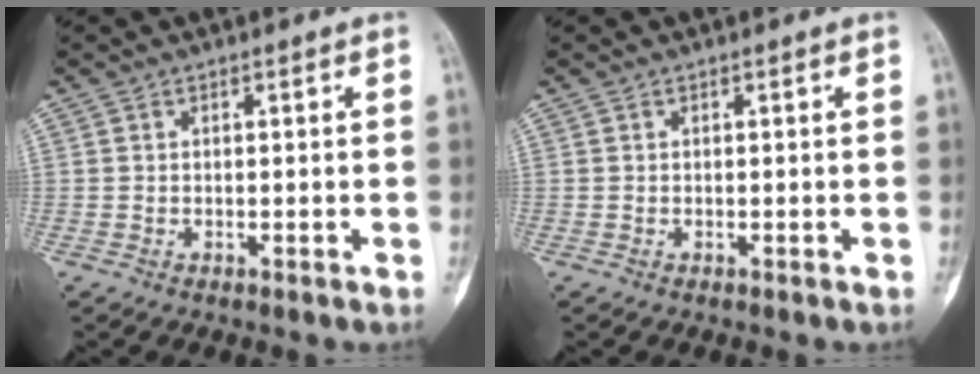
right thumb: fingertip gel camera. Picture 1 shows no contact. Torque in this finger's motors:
{"motor_torque": [0.01, 0.01, -0.02, -0.02, 0.00]}